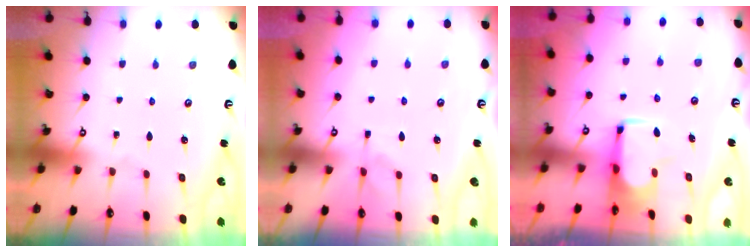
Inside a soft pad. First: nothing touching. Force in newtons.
{"total": 3.6, "press": 3.4, "slide": 1.2}
{"total": 2.2, "press": 2.1, "slide": 0.5}